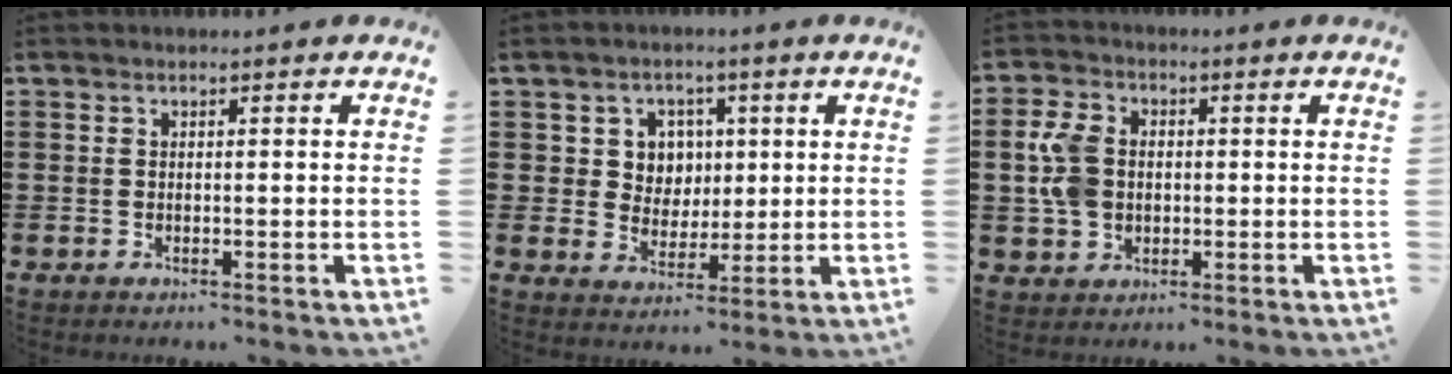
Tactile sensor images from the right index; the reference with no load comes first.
{"total": 5.2, "force": [1.5, 4.8, 1.5], "torque": [-0.053, 0.017, 0.026]}
{"total": 6.3, "force": [0.5, 4.7, 4.1], "torque": [-0.112, 0.010, 0.003]}